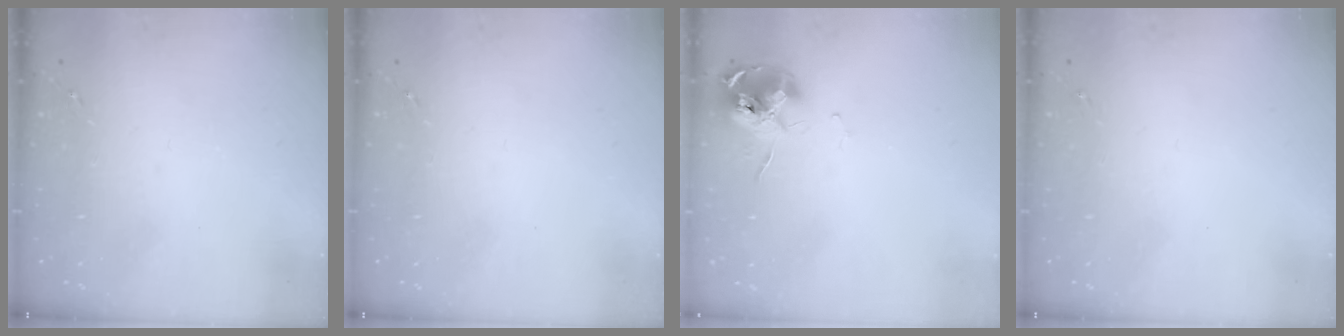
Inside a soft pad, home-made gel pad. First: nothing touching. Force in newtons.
{"total": 0.0}
{"total": 12.0, "press": 11.9, "slide": 1.3}
{"total": 0.0}